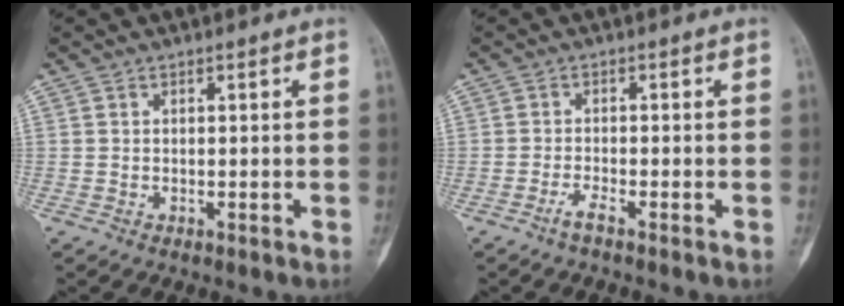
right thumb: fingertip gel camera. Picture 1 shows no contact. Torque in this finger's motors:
{"motor_torque": [0.26, -0.25, 0.00, -0.37, 0.00]}